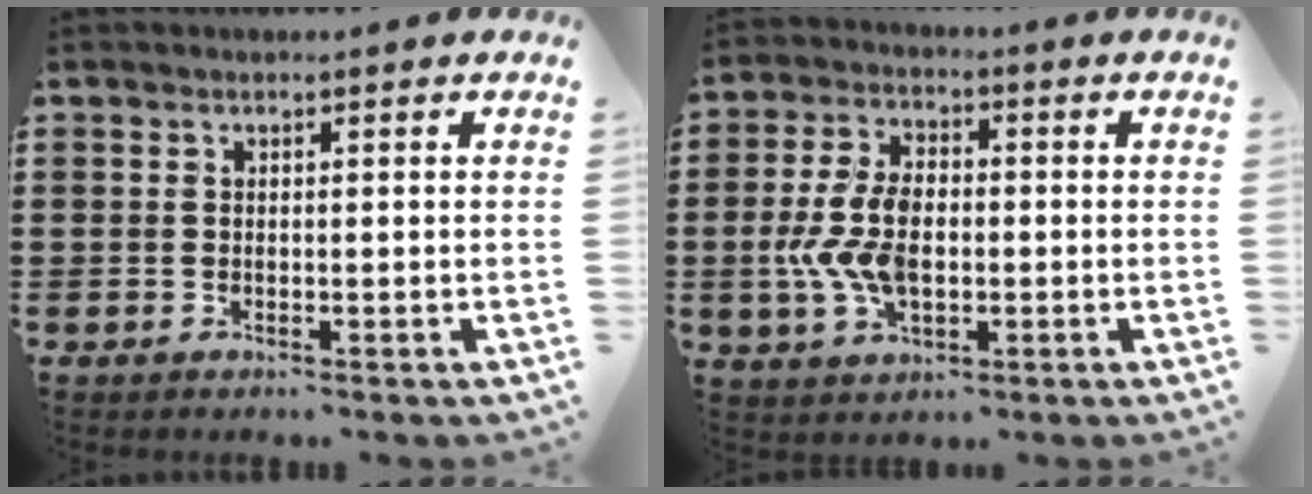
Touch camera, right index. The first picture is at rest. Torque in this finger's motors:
{"motor_torque": [2.13, 0.00, 0.41, 0.21]}